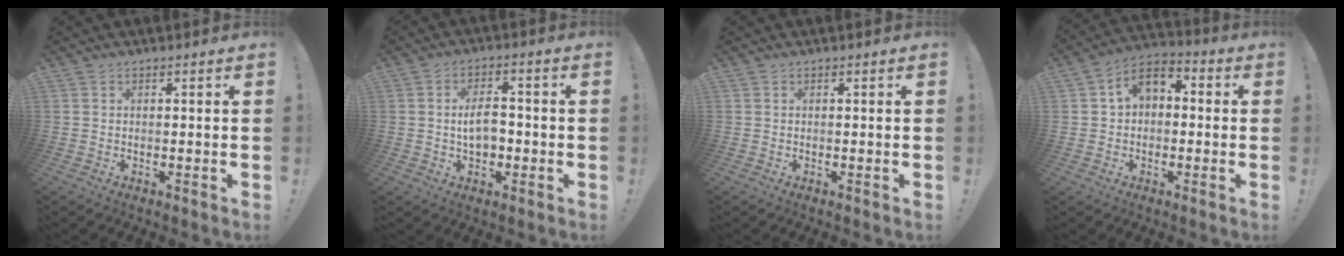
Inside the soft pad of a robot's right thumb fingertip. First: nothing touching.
{"total": 6.6, "force": [-0.8, 4.0, 5.2], "torque": [-0.083, 0.008, -0.015]}
{"total": 0.0}
{"total": 6.7, "force": [-0.2, 5.3, 4.2], "torque": [-0.081, 0.019, -0.001]}